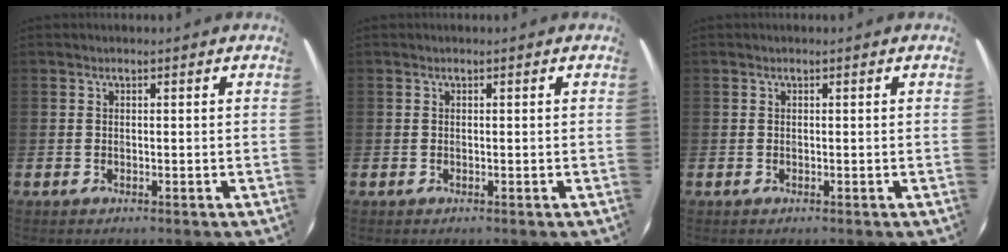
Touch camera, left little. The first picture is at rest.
{"total": 0.0}
{"total": 0.0}